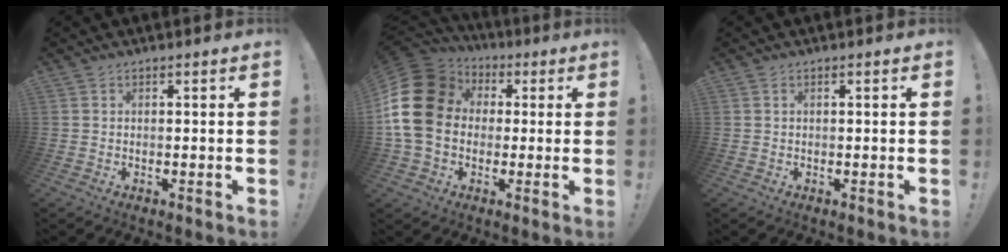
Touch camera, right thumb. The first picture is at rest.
{"total": 19.4, "force": [1.8, 15.3, 11.8], "torque": [-0.231, 0.009, 0.041]}
{"total": 0.6, "force": [0.4, 0.0, 0.5], "torque": [-0.012, 0.002, 0.008]}